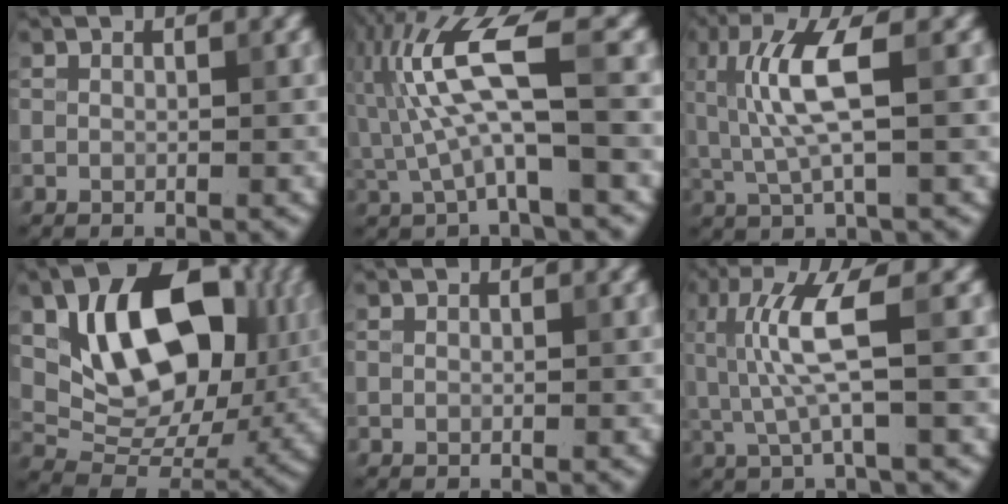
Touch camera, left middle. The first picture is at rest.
{"total": 7.7, "force": [0.3, 1.5, 7.5], "torque": [-0.161, 0.020, 0.004]}
{"total": 5.7, "force": [0.9, 1.2, 5.5], "torque": [-0.121, 0.002, 0.019]}
{"total": 12.9, "force": [4.0, 7.9, 9.3], "torque": [-0.138, -0.004, 0.072]}
{"total": 0.0}
{"total": 5.2, "force": [0.7, 0.8, 5.1], "torque": [-0.117, 0.002, 0.017]}